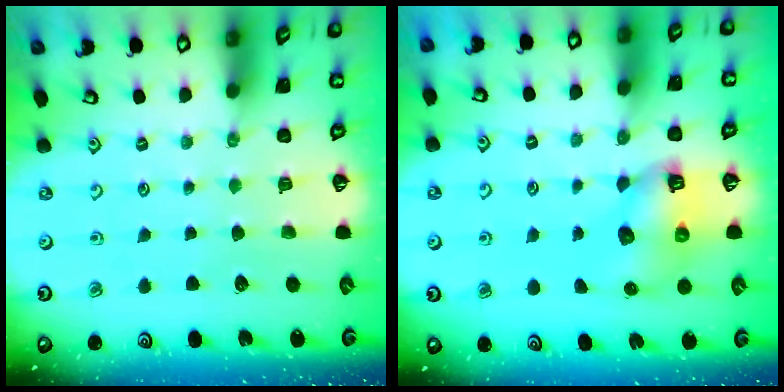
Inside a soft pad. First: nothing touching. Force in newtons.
{"total": 7.7, "press": 7.7, "slide": 0.8}